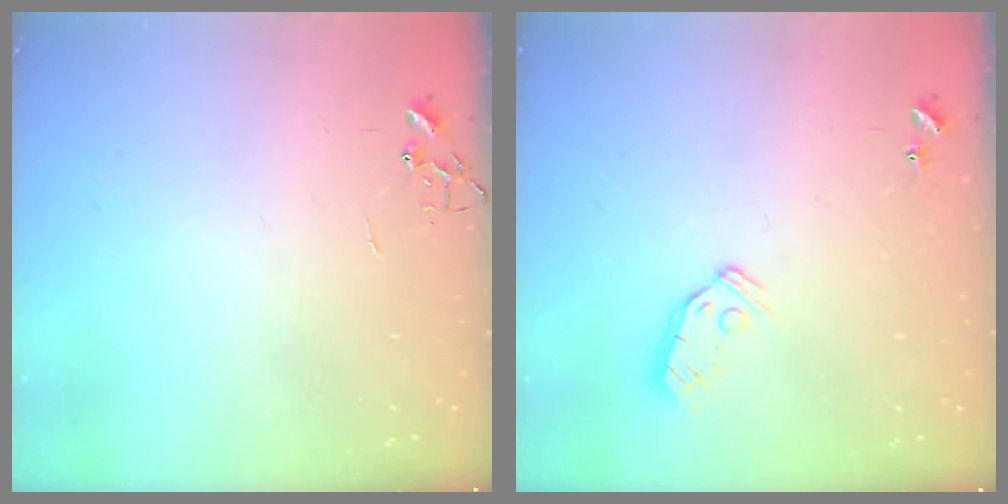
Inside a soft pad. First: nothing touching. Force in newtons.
{"total": 7.5, "press": 7.5, "slide": 0.4}